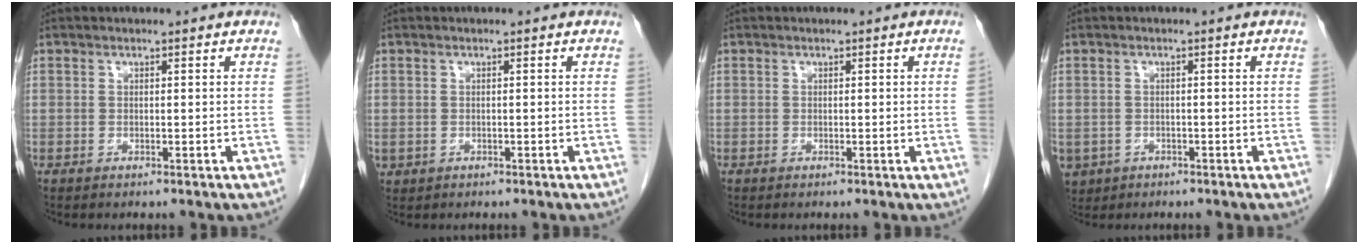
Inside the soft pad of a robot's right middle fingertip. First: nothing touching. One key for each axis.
{"total": 1.1, "fx": -0.2, "fy": 1.0, "fz": 0.4, "tx": -0.010, "ty": 0.003, "tz": 0.005}
{"total": 0.7, "fx": 0.0, "fy": -0.3, "fz": 0.6, "tx": -0.003, "ty": 0.001, "tz": -0.002}
{"total": 5.0, "fx": -2.5, "fy": 4.2, "fz": 1.3, "tx": -0.026, "ty": 0.001, "tz": -0.037}